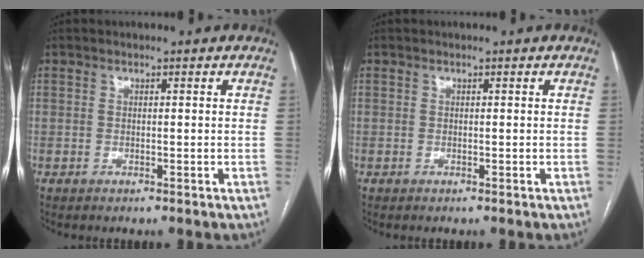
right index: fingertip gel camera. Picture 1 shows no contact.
{"total": 0.0}